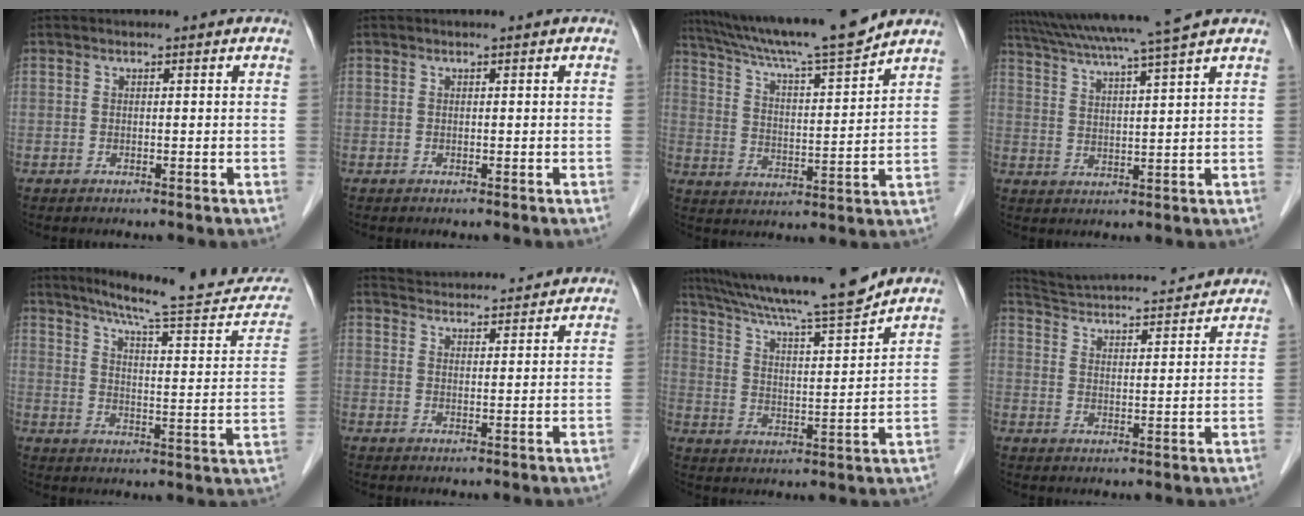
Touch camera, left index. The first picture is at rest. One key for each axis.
{"total": 0.0}
{"total": 16.3, "fx": 14.5, "fy": -0.8, "fz": 7.4, "tx": -0.129, "ty": -0.003, "tz": 0.231}
{"total": 13.2, "fx": 11.1, "fy": -1.7, "fz": 6.9, "tx": -0.124, "ty": 0.010, "tz": 0.168}
{"total": 21.2, "fx": 19.2, "fy": 1.1, "fz": 8.9, "tx": -0.120, "ty": -0.061, "tz": 0.244}
{"total": 11.5, "fx": 11.2, "fy": 1.4, "fz": 2.2, "tx": -0.032, "ty": 0.027, "tz": 0.149}
{"total": 17.1, "fx": 15.2, "fy": -0.6, "fz": 7.9, "tx": -0.137, "ty": -0.003, "tz": 0.240}
{"total": 19.2, "fx": 18.1, "fy": 2.6, "fz": 5.6, "tx": -0.098, "ty": 0.017, "tz": 0.254}